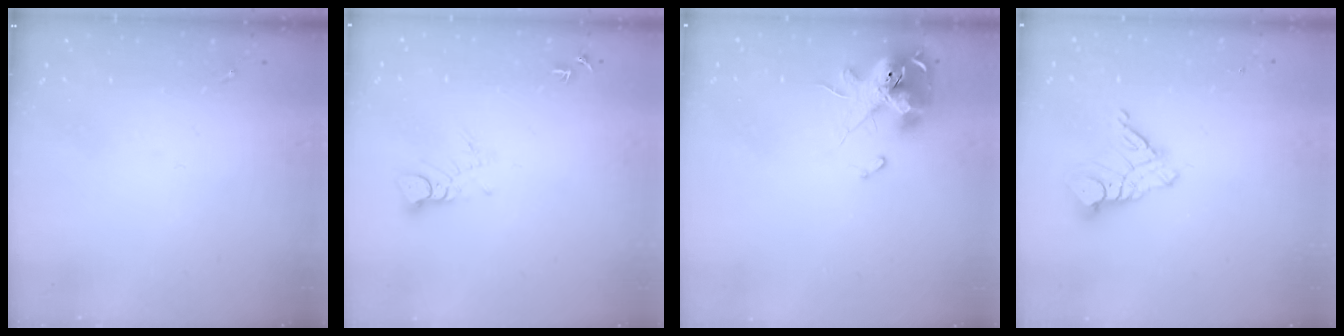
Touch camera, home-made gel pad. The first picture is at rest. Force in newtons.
{"total": 4.3, "press": 4.3, "slide": 0.4}
{"total": 13.9, "press": 13.8, "slide": 1.9}
{"total": 9.7, "press": 9.7, "slide": 1.1}